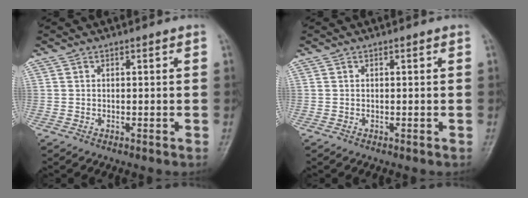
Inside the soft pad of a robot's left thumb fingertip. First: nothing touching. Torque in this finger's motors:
{"motor_torque": [0.01, 0.01, 0.02, -0.04, 0.00]}